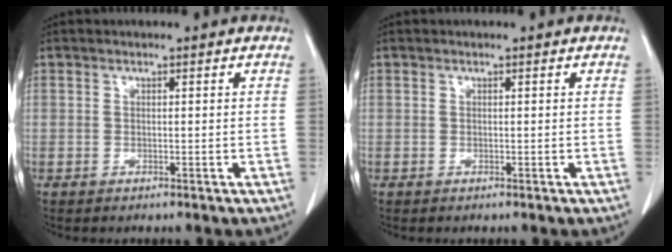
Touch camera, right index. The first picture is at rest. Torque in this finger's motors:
{"motor_torque": [0.00, 0.00, 0.00, 0.00]}